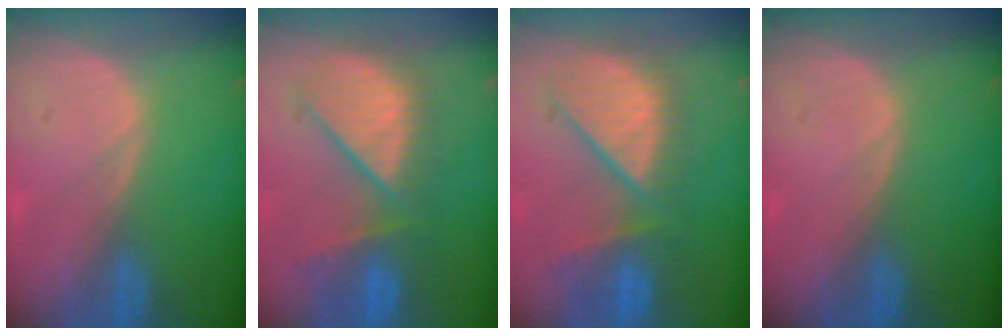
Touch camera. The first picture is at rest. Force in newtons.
{"total": 10.1, "press": 9.5, "slide": 3.5}
{"total": 10.1, "press": 9.5, "slide": 3.5}
{"total": 0.0}